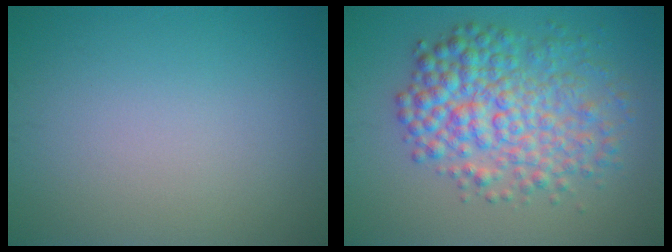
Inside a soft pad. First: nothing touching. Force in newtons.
{"total": 7.1, "press": 7.1, "slide": 0.1}